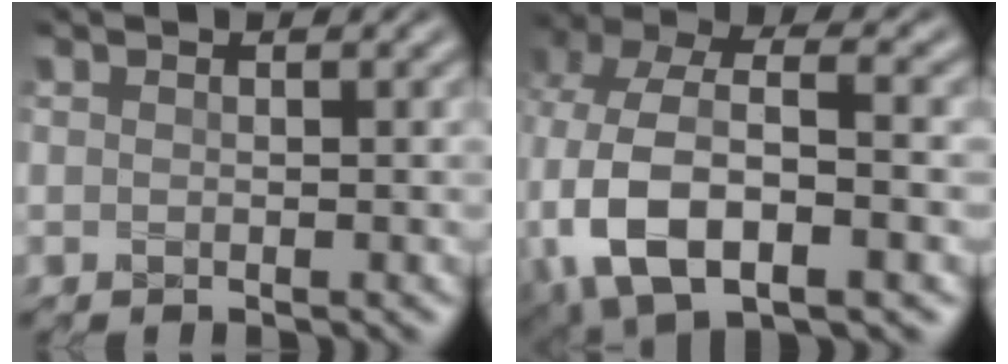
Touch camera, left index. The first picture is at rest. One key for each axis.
{"total": 12.4, "fx": -2.6, "fy": 7.4, "fz": 9.6, "tx": -0.213, "ty": -0.006, "tz": -0.029}